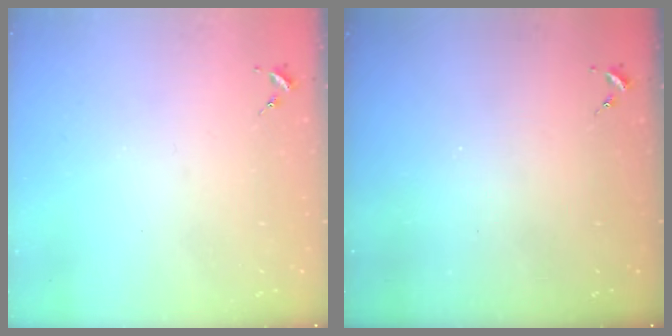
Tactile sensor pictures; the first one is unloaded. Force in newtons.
{"total": 0.0}